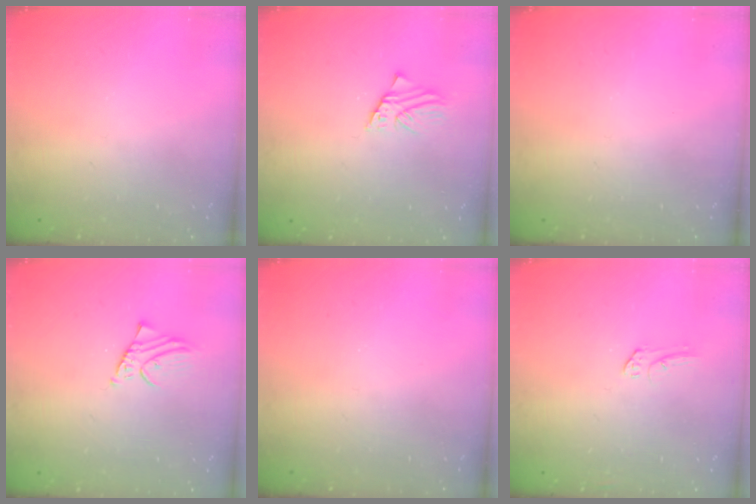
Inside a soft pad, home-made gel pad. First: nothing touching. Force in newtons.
{"total": 1.8, "press": 1.8, "slide": 0.1}
{"total": 0.0}
{"total": 1.8, "press": 1.8, "slide": 0.4}
{"total": 0.0}
{"total": 4.4, "press": 4.4, "slide": 0.4}